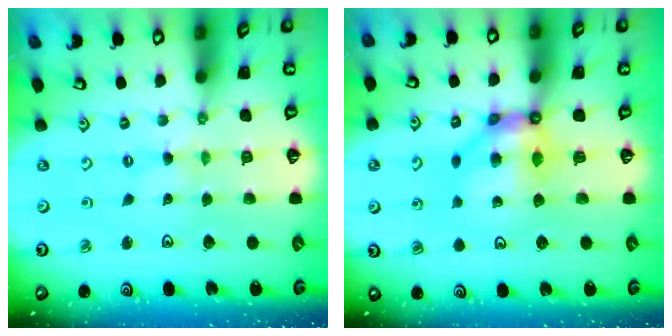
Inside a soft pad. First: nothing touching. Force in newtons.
{"total": 8.9, "press": 8.9, "slide": 0.6}